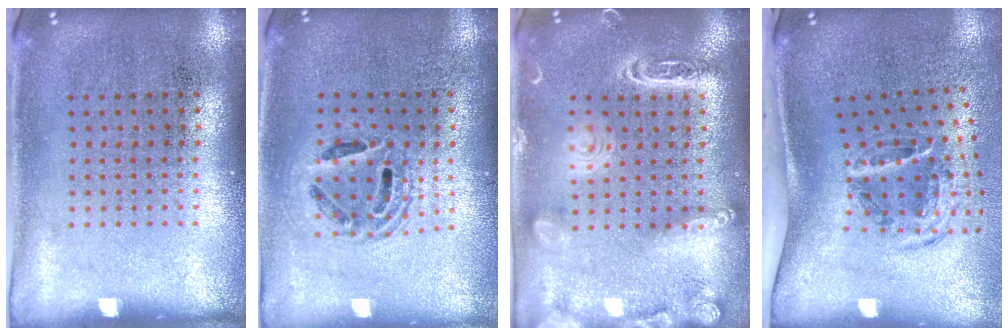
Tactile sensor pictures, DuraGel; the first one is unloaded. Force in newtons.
{"total": 1.4, "press": 1.2, "slide": 0.6}
{"total": 2.1, "press": 2.1, "slide": 0.1}
{"total": 2.0, "press": 1.2, "slide": 1.5}